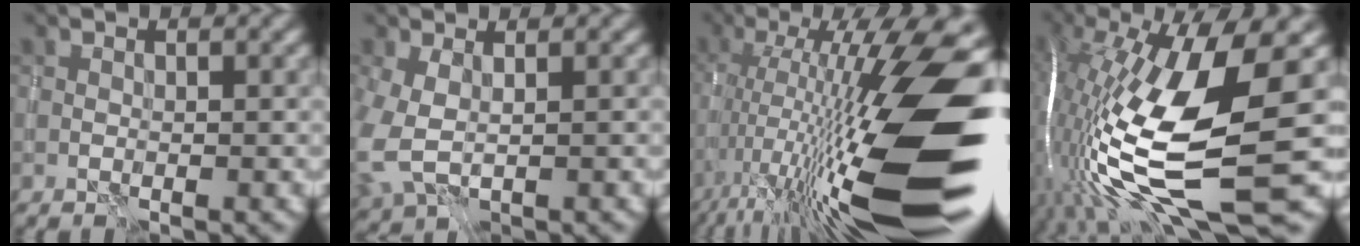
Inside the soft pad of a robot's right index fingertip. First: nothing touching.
{"total": 4.9, "force": [-0.7, 3.0, 3.8], "torque": [-0.104, -0.019, -0.003]}
{"total": 19.3, "force": [-4.4, 3.1, 18.5], "torque": [-0.314, 0.030, -0.081]}
{"total": 17.6, "force": [-2.5, 5.6, 16.5], "torque": [-0.346, -0.024, -0.043]}